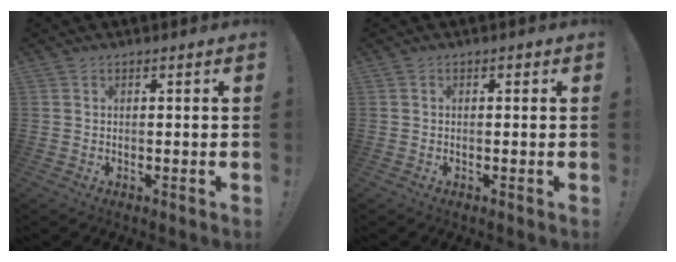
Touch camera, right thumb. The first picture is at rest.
{"total": 0.0}